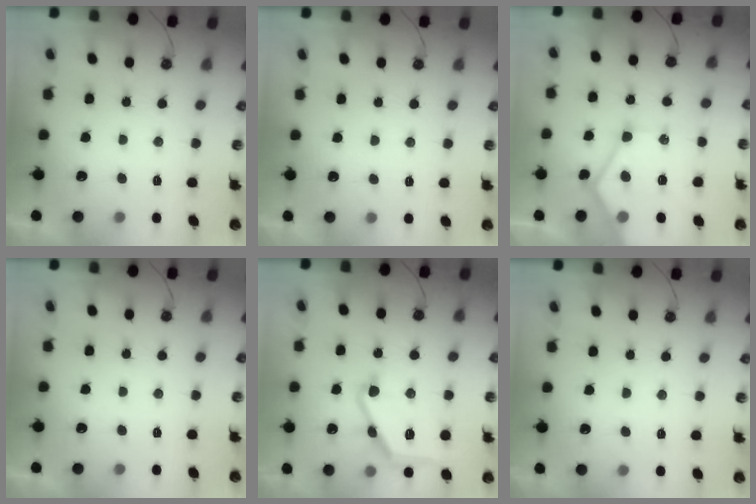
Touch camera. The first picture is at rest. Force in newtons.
{"total": 4.5, "press": 4.4, "slide": 0.7}
{"total": 16.5, "press": 16.4, "slide": 1.8}
{"total": 0.0}
{"total": 16.7, "press": 16.7, "slide": 0.5}
{"total": 2.2, "press": 2.2, "slide": 0.3}